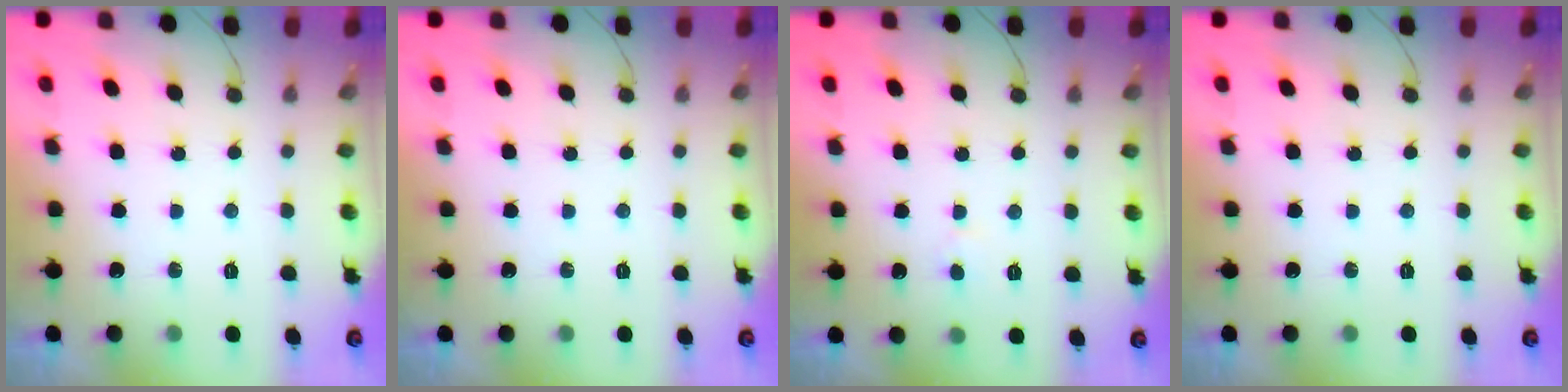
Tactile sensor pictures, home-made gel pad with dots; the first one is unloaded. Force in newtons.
{"total": 0.0}
{"total": 1.8, "press": 1.7, "slide": 0.2}
{"total": 0.0}